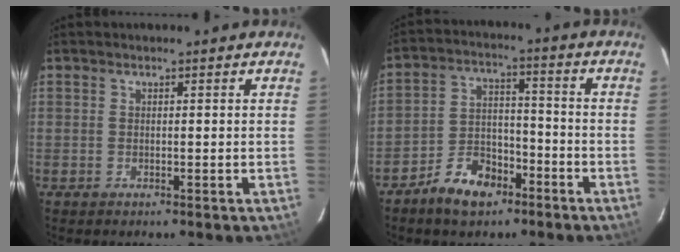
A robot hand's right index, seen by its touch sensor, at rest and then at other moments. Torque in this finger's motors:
{"motor_torque": [0.71, -0.37, 0.34, 0.05]}